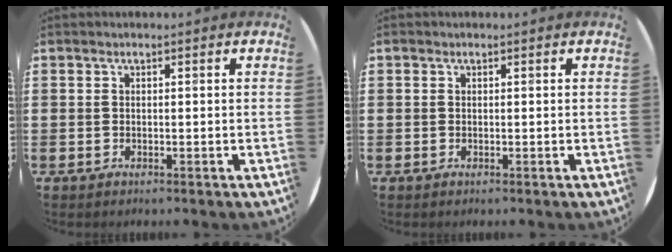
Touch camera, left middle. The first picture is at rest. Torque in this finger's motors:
{"motor_torque": [0.19, -0.08, -0.01, -0.01]}